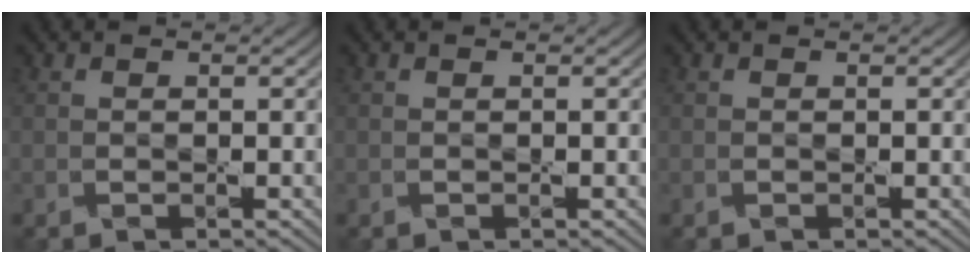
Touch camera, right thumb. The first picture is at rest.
{"total": 0.0}
{"total": 0.0}